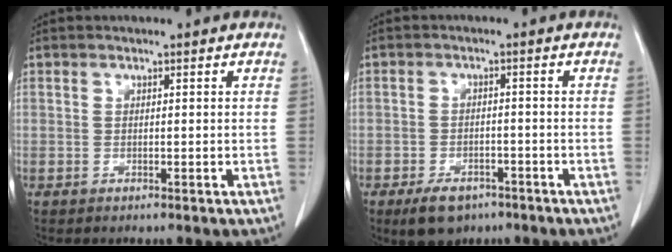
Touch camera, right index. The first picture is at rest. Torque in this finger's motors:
{"motor_torque": [0.49, -0.46, 0.13, 0.04]}